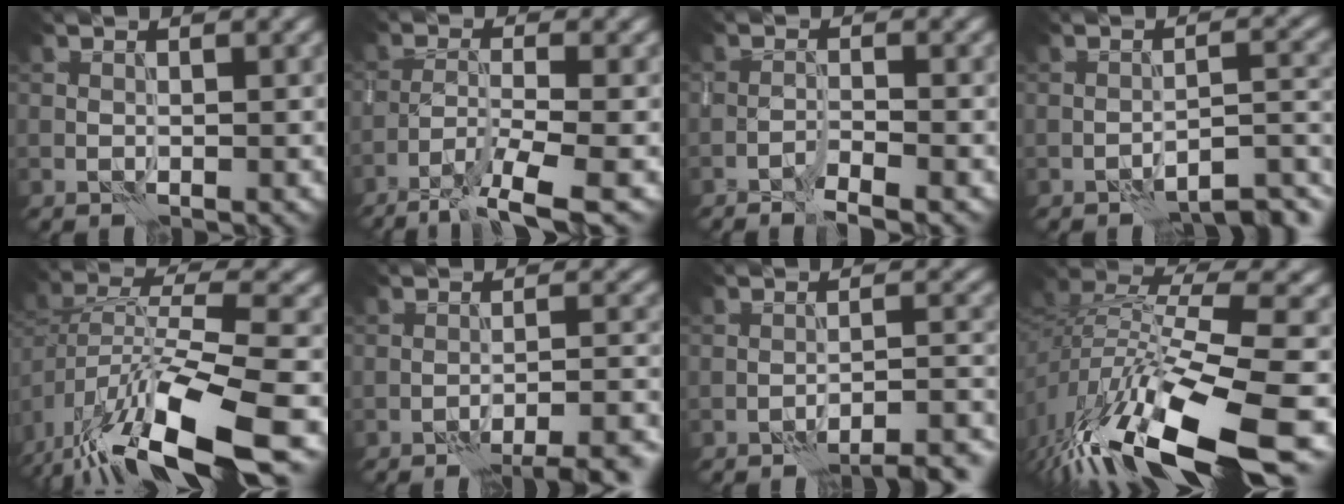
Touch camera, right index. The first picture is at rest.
{"total": 6.7, "force": [-4.5, 1.2, 4.8], "torque": [-0.080, -0.002, -0.084]}
{"total": 2.3, "force": [-1.7, 0.2, 1.5], "torque": [-0.027, 0.004, -0.036]}
{"total": 5.7, "force": [-4.9, 1.0, 2.8], "torque": [-0.026, 0.015, -0.068]}
{"total": 12.9, "force": [-7.3, 5.2, 9.3], "torque": [-0.177, -0.005, -0.117]}
{"total": 7.9, "force": [-6.5, 1.9, 4.1], "torque": [-0.040, 0.013, -0.071]}
{"total": 8.4, "force": [-7.4, 1.9, 3.5], "torque": [-0.028, 0.016, -0.081]}
{"total": 14.7, "force": [-8.5, 4.7, 11.1], "torque": [-0.237, 0.000, -0.135]}